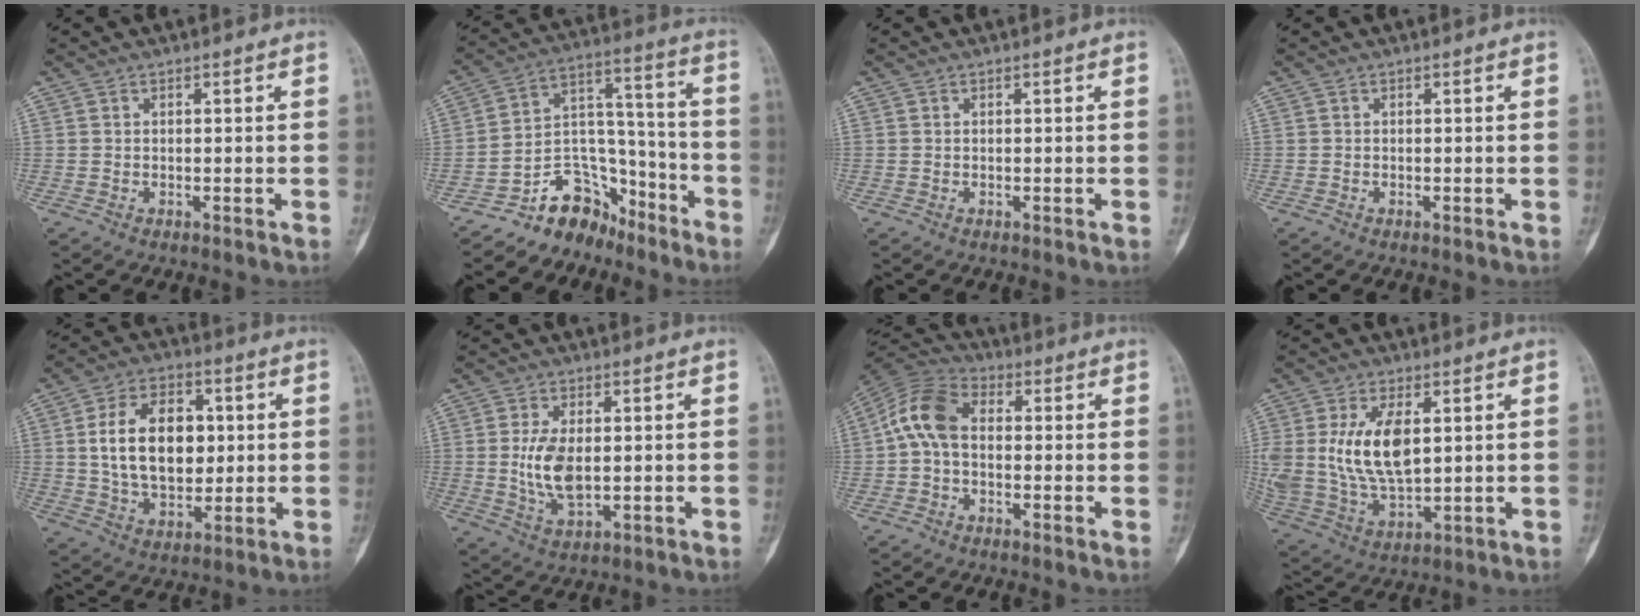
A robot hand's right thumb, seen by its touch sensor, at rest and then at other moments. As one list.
[{"total": 12.0, "force": [-9.4, 7.1, 2.7], "torque": [-0.009, 0.129, -0.166]}, {"total": 0.0}, {"total": 0.0}, {"total": 15.7, "force": [2.1, 10.1, 11.9], "torque": [-0.171, -0.002, 0.039]}, {"total": 11.5, "force": [0.5, 6.4, 9.6], "torque": [-0.179, -0.013, 0.023]}, {"total": 9.8, "force": [0.1, 6.4, 7.4], "torque": [-0.140, 0.027, -0.014]}, {"total": 14.8, "force": [3.0, 7.8, 12.2], "torque": [-0.243, -0.015, 0.071]}]